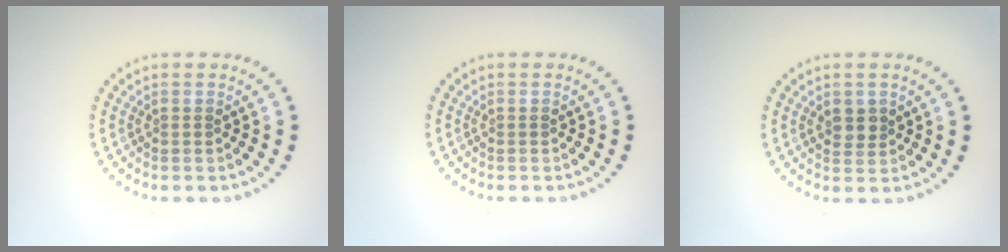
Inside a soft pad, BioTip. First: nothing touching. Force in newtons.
{"total": 0.0}
{"total": 1.8, "press": 1.7, "slide": 0.6}